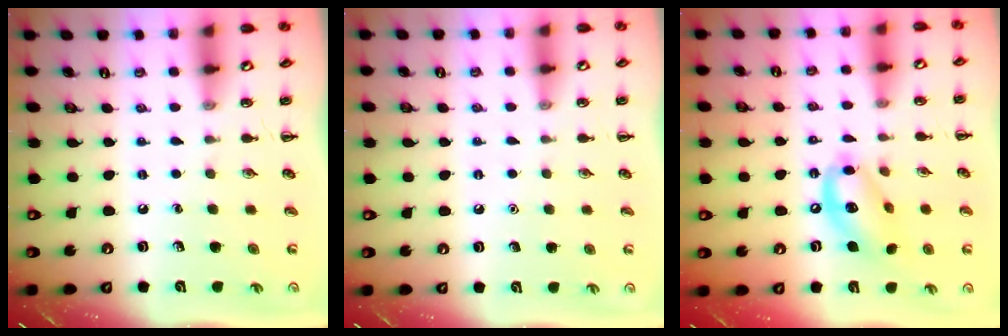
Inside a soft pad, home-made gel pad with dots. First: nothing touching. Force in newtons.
{"total": 1.6, "press": 1.5, "slide": 0.1}
{"total": 13.4, "press": 13.0, "slide": 3.3}